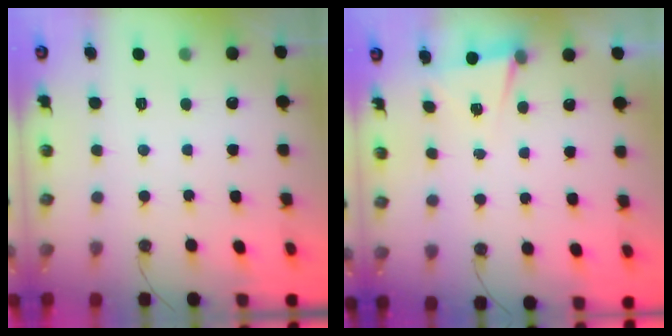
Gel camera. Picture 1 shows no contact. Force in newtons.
{"total": 3.8, "press": 2.2, "slide": 3.2}